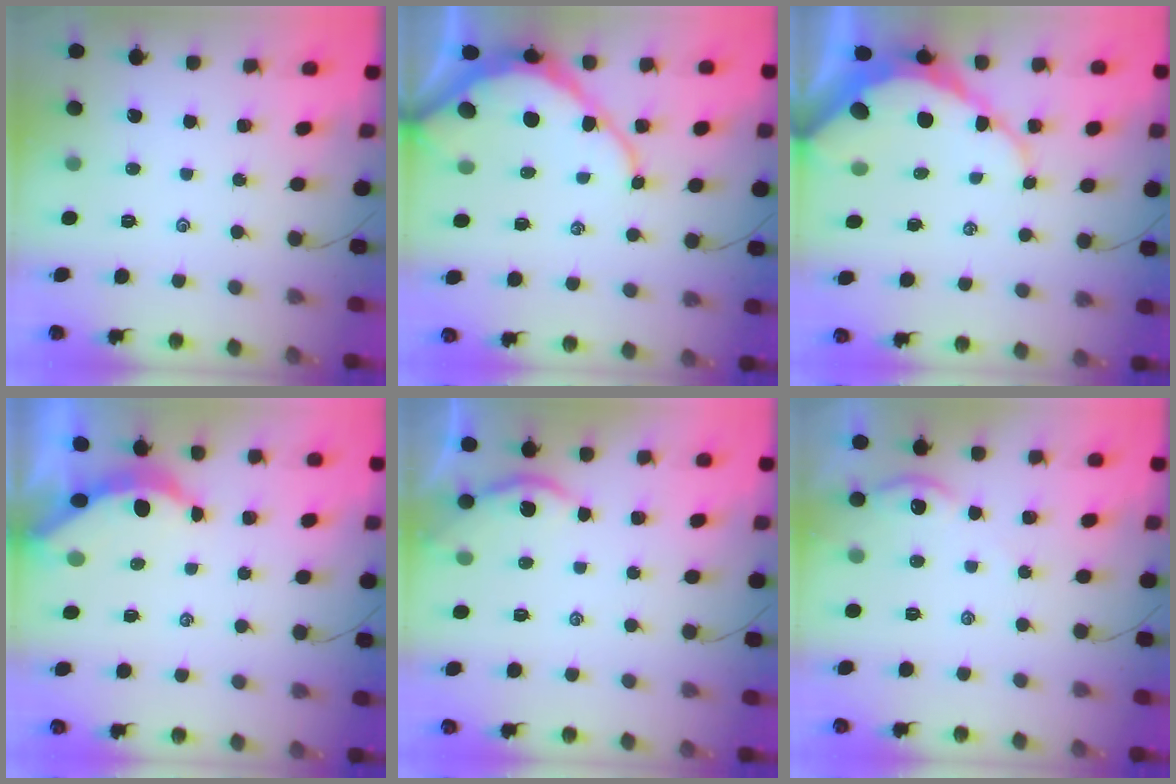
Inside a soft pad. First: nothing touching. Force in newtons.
{"total": 10.2, "press": 10.1, "slide": 1.1}
{"total": 11.6, "press": 11.5, "slide": 1.2}
{"total": 4.0, "press": 3.9, "slide": 0.4}
{"total": 2.7, "press": 2.7, "slide": 0.2}
{"total": 1.7, "press": 1.7, "slide": 0.4}